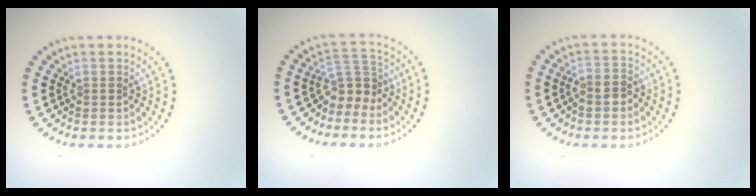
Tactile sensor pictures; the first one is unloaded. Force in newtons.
{"total": 2.9, "press": 2.0, "slide": 2.1}
{"total": 1.6, "press": 1.5, "slide": 0.7}